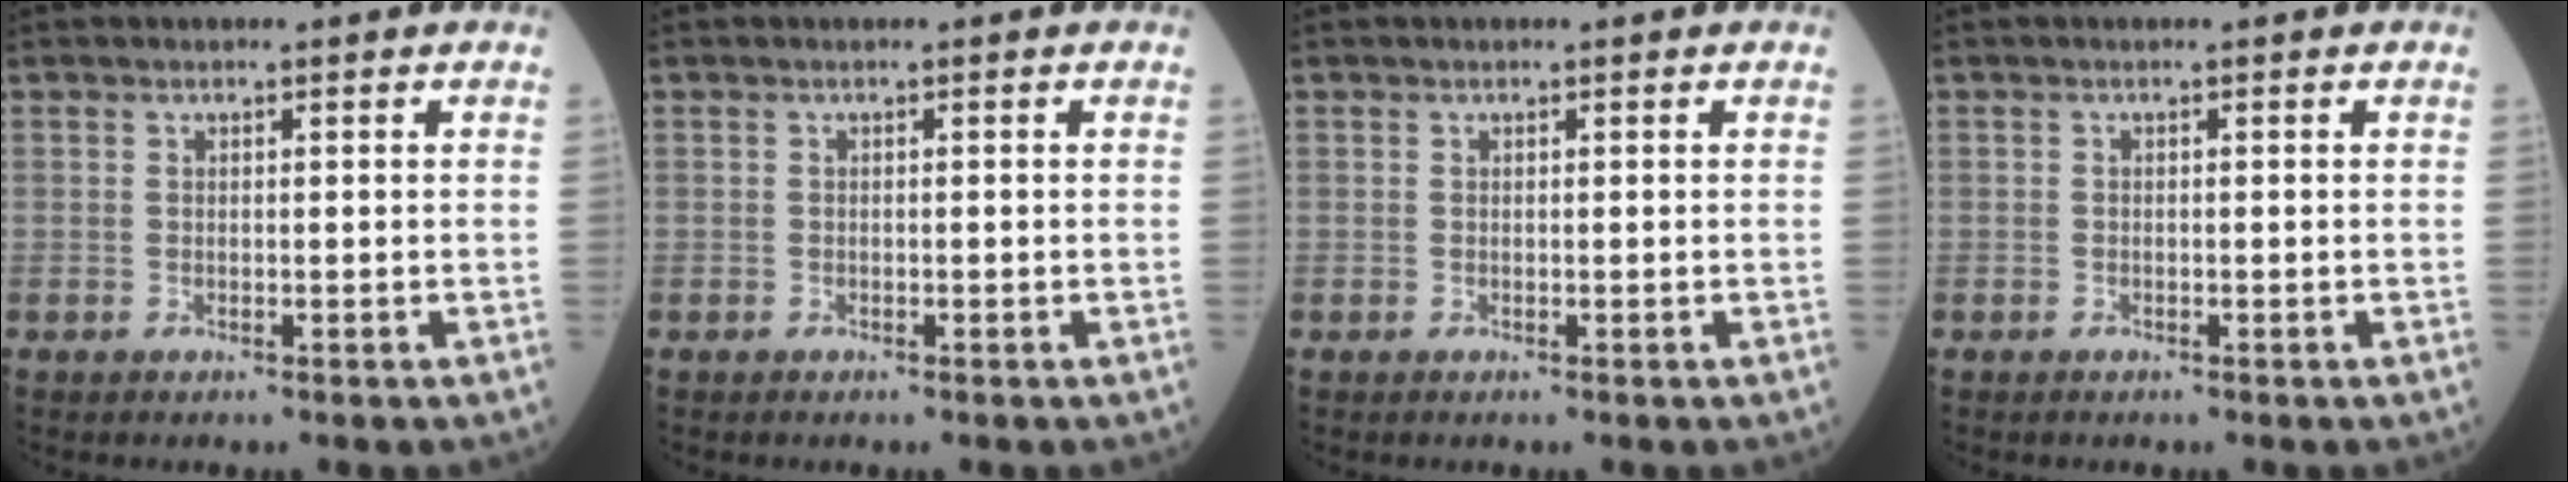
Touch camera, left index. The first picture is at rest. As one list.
[{"total": 0.0}, {"total": 0.0}, {"total": 0.0}]